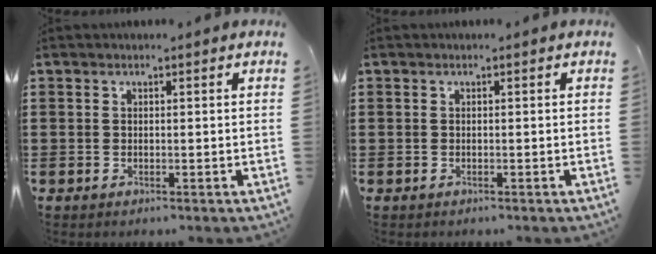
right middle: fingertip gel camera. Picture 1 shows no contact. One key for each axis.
{"total": 0.0}